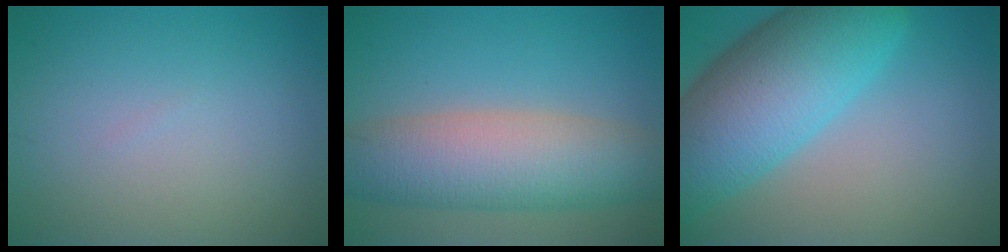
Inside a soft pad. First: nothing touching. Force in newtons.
{"total": 8.8, "press": 8.7, "slide": 0.7}
{"total": 11.8, "press": 11.8, "slide": 0.3}